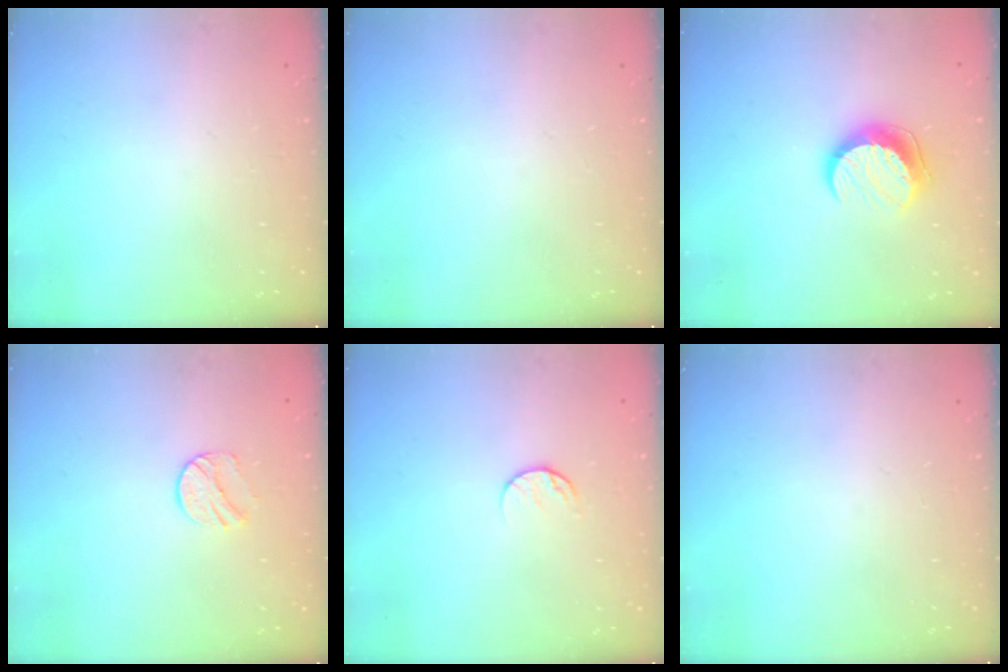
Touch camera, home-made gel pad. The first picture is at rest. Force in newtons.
{"total": 0.0}
{"total": 10.0, "press": 10.0, "slide": 0.9}
{"total": 7.3, "press": 7.2, "slide": 0.7}
{"total": 5.0, "press": 5.0, "slide": 0.6}
{"total": 0.0}